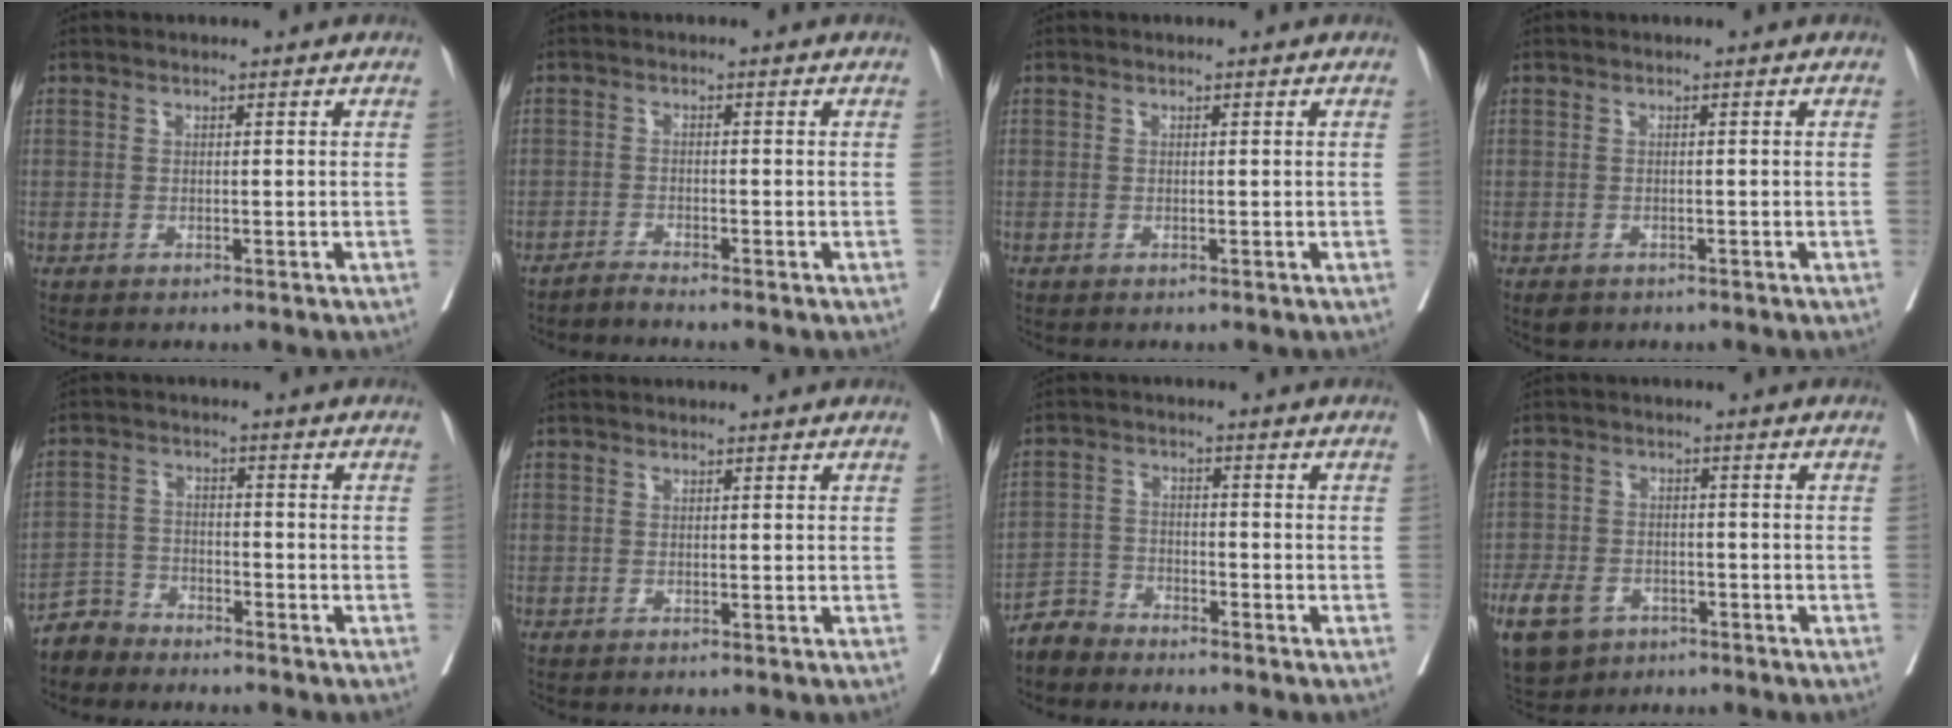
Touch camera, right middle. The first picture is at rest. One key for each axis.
{"total": 1.5, "fx": -1.4, "fy": -0.6, "fz": 0.0, "tx": 0.001, "ty": -0.005, "tz": -0.026}
{"total": 0.0}
{"total": 2.0, "fx": -1.4, "fy": 1.2, "fz": 0.7, "tx": -0.010, "ty": -0.003, "tz": -0.015}
{"total": 3.9, "fx": -3.7, "fy": 1.2, "fz": -0.4, "tx": 0.009, "ty": -0.004, "tz": -0.074}
{"total": 0.6, "fx": 0.5, "fy": 0.4, "fz": 0.0, "tx": 0.004, "ty": -0.001, "tz": 0.009}
{"total": 3.8, "fx": -3.7, "fy": 1.1, "fz": -0.1, "tx": 0.001, "ty": -0.005, "tz": -0.074}
{"total": 12.8, "fx": -6.8, "fy": 9.1, "fz": 5.9, "tx": -0.159, "ty": -0.004, "tz": -0.104}